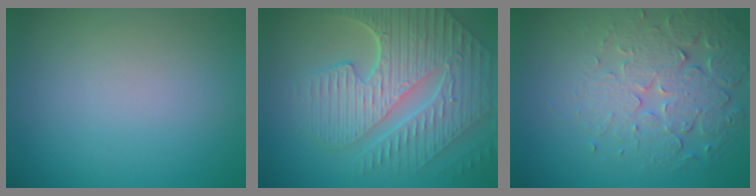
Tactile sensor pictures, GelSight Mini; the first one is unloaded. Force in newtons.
{"total": 9.5, "press": 6.5, "slide": 7.0}
{"total": 5.1, "press": 4.5, "slide": 2.5}